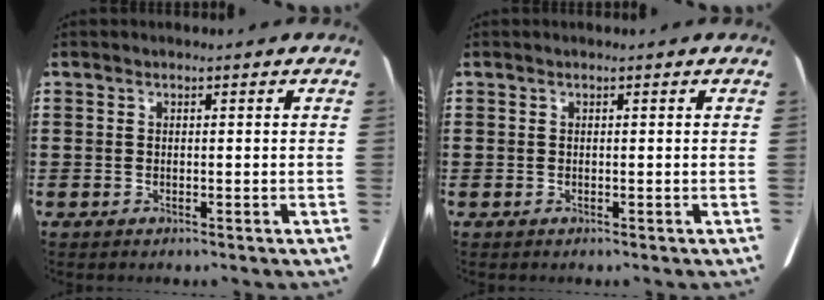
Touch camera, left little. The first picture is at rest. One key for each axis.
{"total": 0.0}